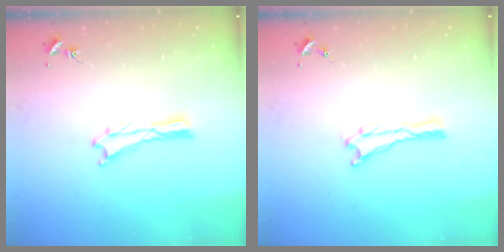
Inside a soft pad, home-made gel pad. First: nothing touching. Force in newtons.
{"total": 0.0}